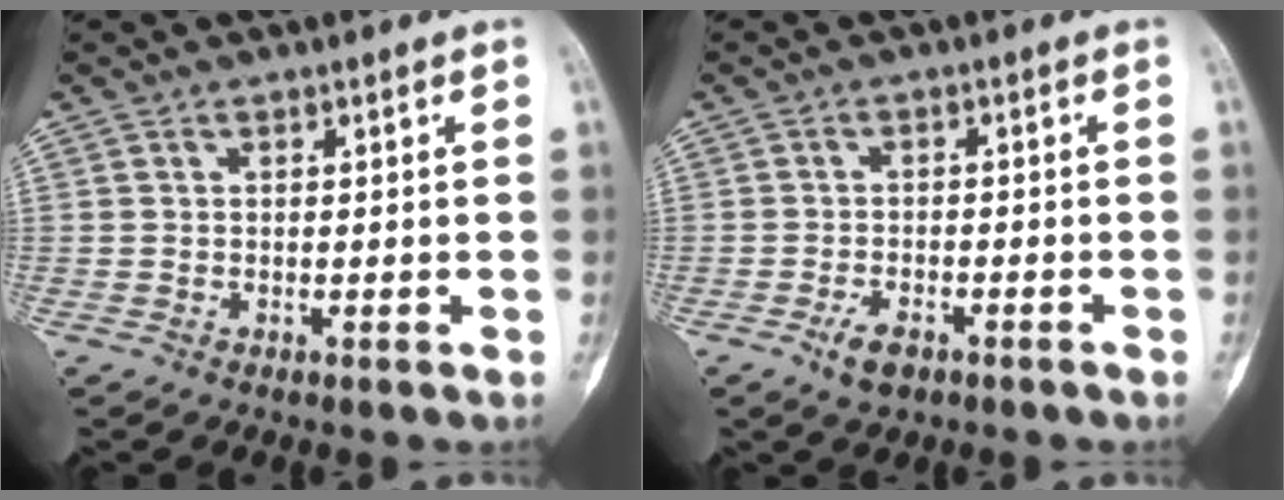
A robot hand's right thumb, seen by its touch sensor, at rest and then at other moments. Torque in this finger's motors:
{"motor_torque": [0.73, 0.40, 0.60, -0.39, 0.13]}